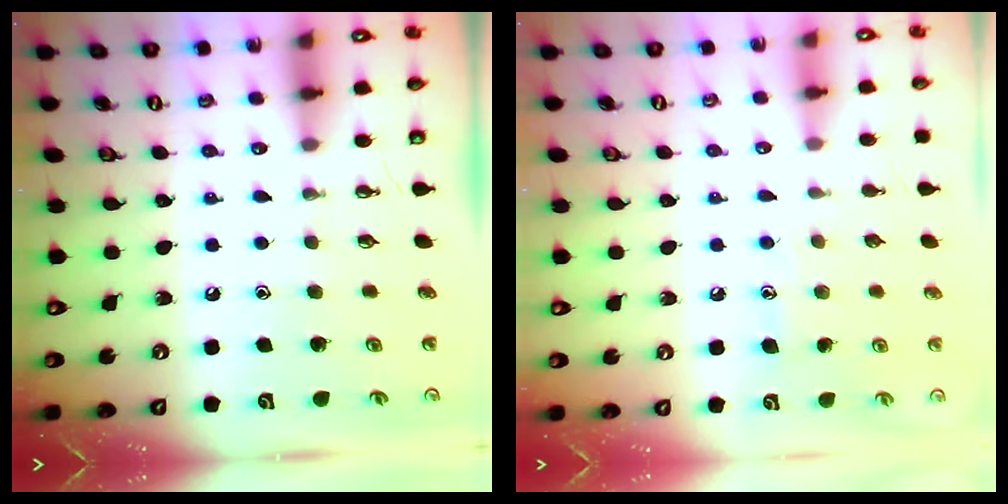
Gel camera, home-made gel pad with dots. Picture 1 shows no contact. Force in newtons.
{"total": 6.1, "press": 6.1, "slide": 0.0}